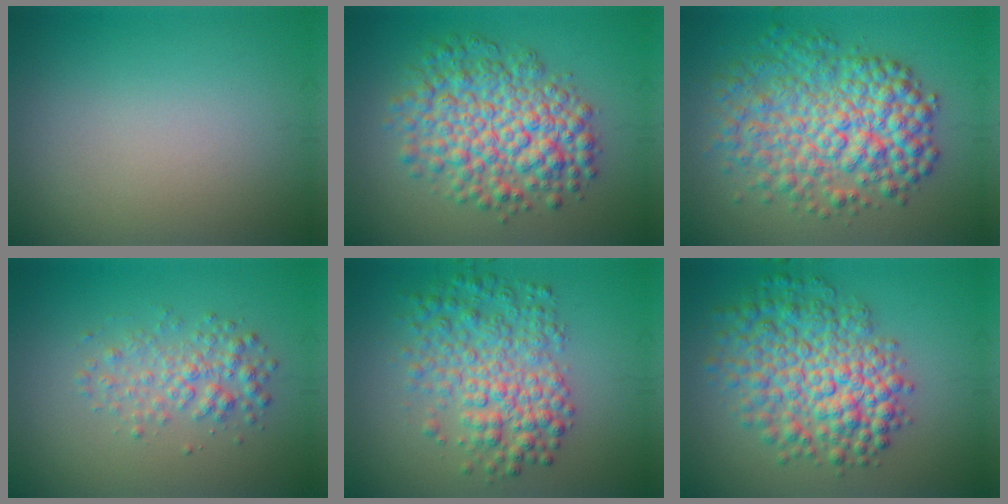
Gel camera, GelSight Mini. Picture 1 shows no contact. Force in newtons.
{"total": 7.8, "press": 7.8, "slide": 0.2}
{"total": 8.5, "press": 8.5, "slide": 0.1}
{"total": 2.7, "press": 2.7, "slide": 0.1}
{"total": 5.9, "press": 5.9, "slide": 0.1}
{"total": 8.1, "press": 8.1, "slide": 0.2}